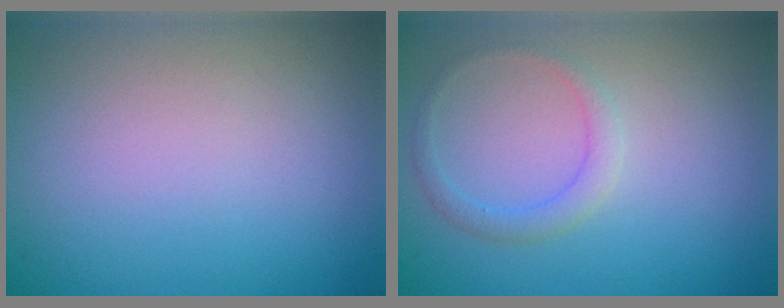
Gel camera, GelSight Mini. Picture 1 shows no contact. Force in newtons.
{"total": 1.6, "press": 1.6, "slide": 0.2}